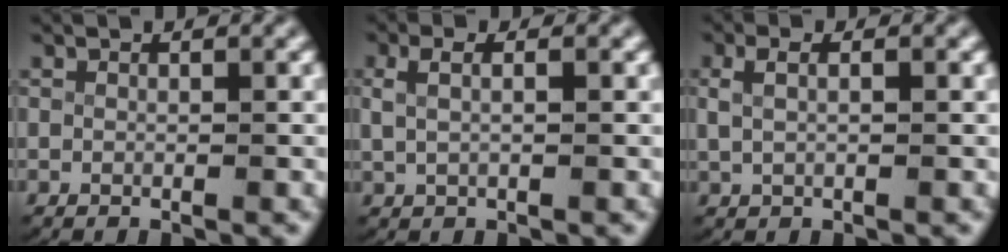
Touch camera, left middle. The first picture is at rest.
{"total": 2.7, "force": [0.5, 1.5, 2.2], "torque": [-0.050, 0.002, 0.010]}
{"total": 2.3, "force": [0.4, 1.3, 1.9], "torque": [-0.045, 0.001, 0.009]}